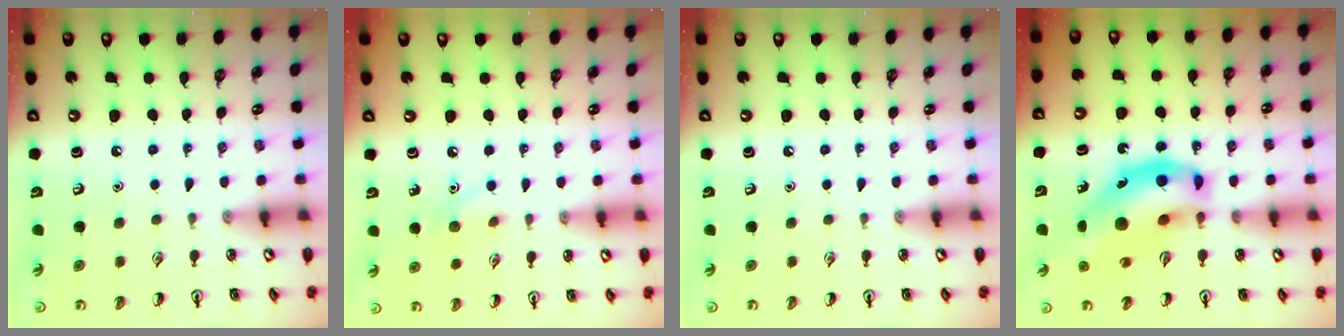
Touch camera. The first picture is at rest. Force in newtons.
{"total": 6.2, "press": 6.0, "slide": 1.6}
{"total": 0.0}
{"total": 16.2, "press": 15.5, "slide": 4.7}